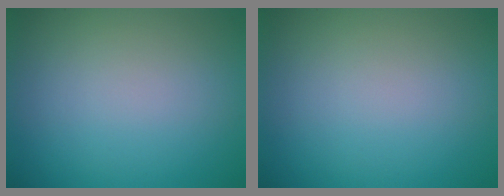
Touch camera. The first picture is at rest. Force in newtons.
{"total": 0.0}